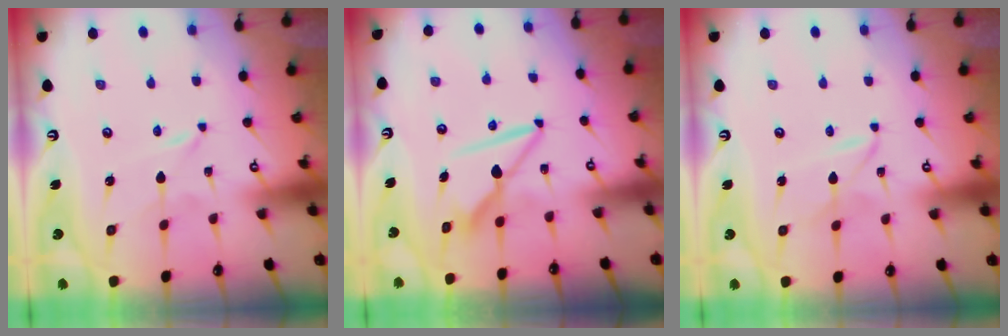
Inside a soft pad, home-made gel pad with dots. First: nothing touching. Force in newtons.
{"total": 7.9, "press": 7.9, "slide": 0.2}
{"total": 2.9, "press": 2.9, "slide": 0.2}